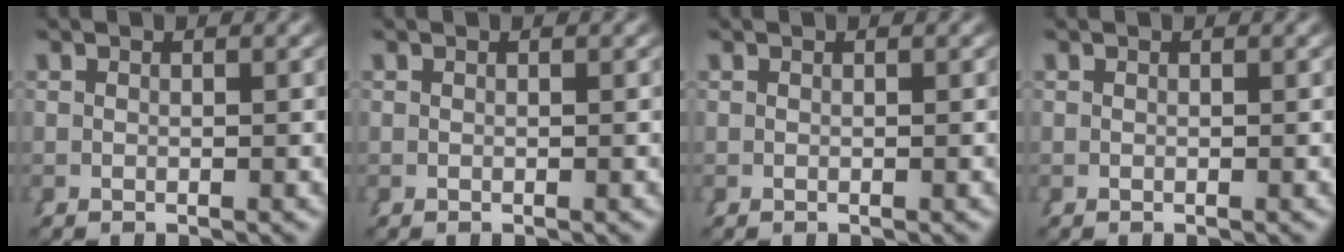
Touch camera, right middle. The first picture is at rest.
{"total": 0.0}
{"total": 0.0}
{"total": 0.0}